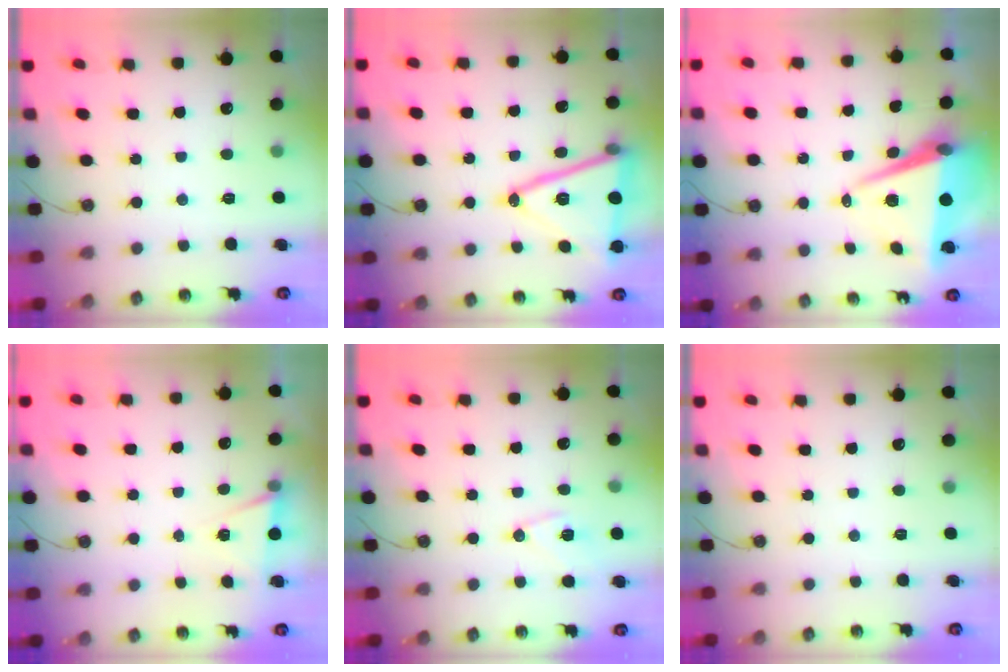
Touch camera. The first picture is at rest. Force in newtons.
{"total": 18.6, "press": 18.3, "slide": 3.4}
{"total": 8.9, "press": 7.7, "slide": 4.4}
{"total": 5.1, "press": 2.4, "slide": 4.5}
{"total": 9.5, "press": 9.2, "slide": 2.5}
{"total": 0.0}